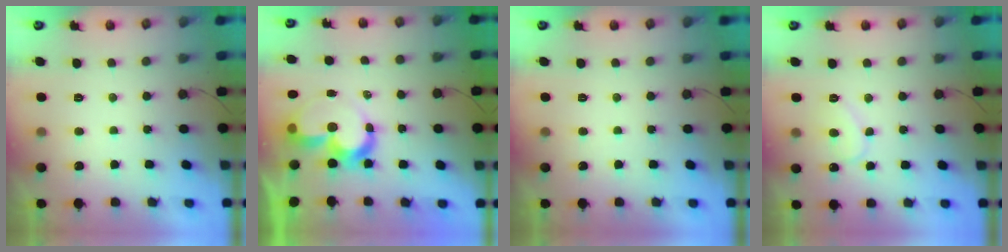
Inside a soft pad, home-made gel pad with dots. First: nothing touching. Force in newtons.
{"total": 10.5, "press": 10.4, "slide": 0.8}
{"total": 0.0}
{"total": 8.3, "press": 8.3, "slide": 0.6}